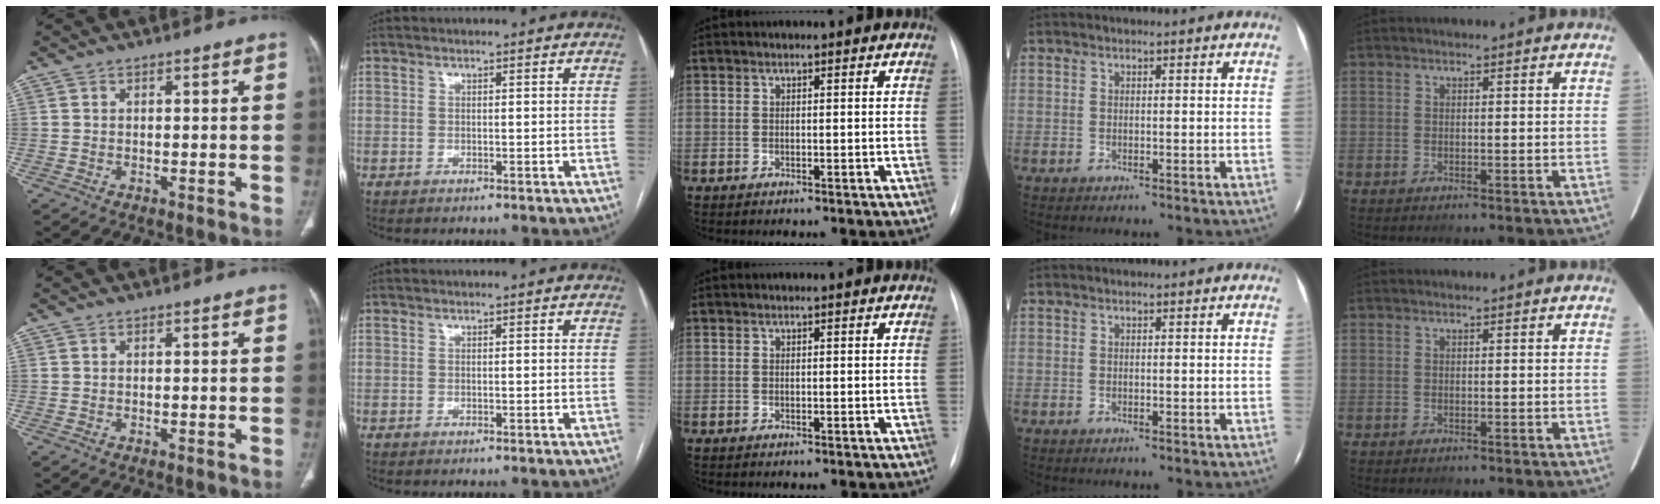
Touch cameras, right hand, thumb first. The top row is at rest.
{}